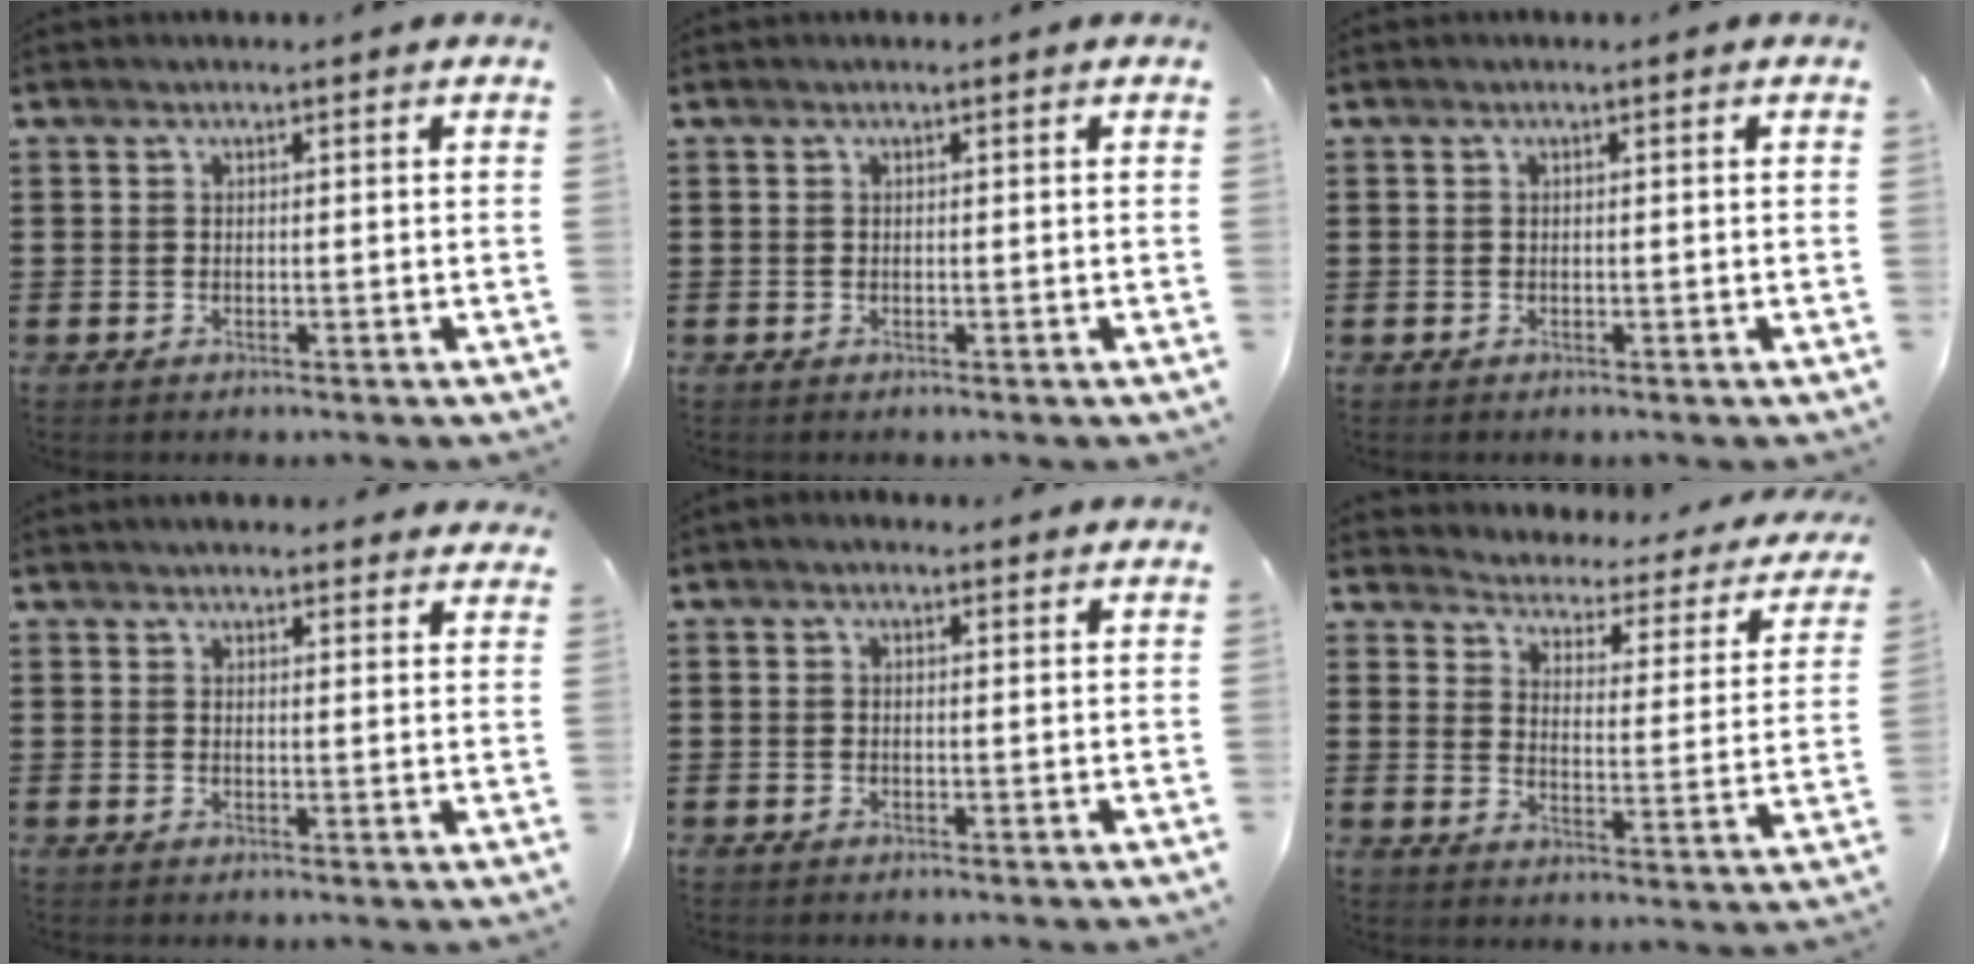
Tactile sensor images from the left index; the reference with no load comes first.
{"total": 0.0}
{"total": 0.0}
{"total": 2.7, "force": [2.7, 0.2, 0.3], "torque": [-0.013, -0.005, 0.052]}
{"total": 0.9, "force": [0.6, 0.4, 0.5], "torque": [-0.011, 0.005, 0.011]}
{"total": 2.0, "force": [2.0, 0.3, 0.2], "torque": [-0.023, -0.027, 0.024]}